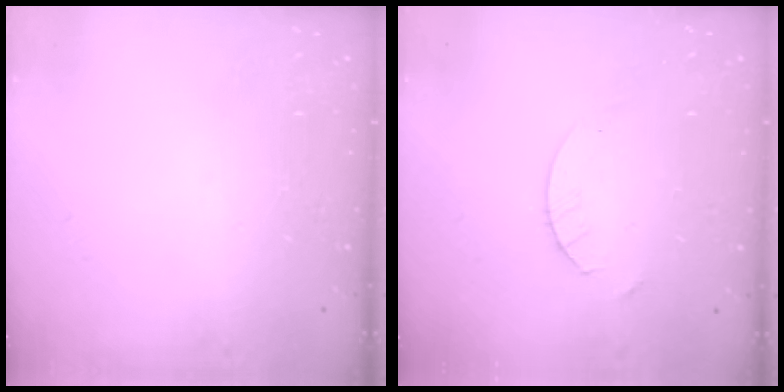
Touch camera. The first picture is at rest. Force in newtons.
{"total": 4.2, "press": 4.2, "slide": 0.4}